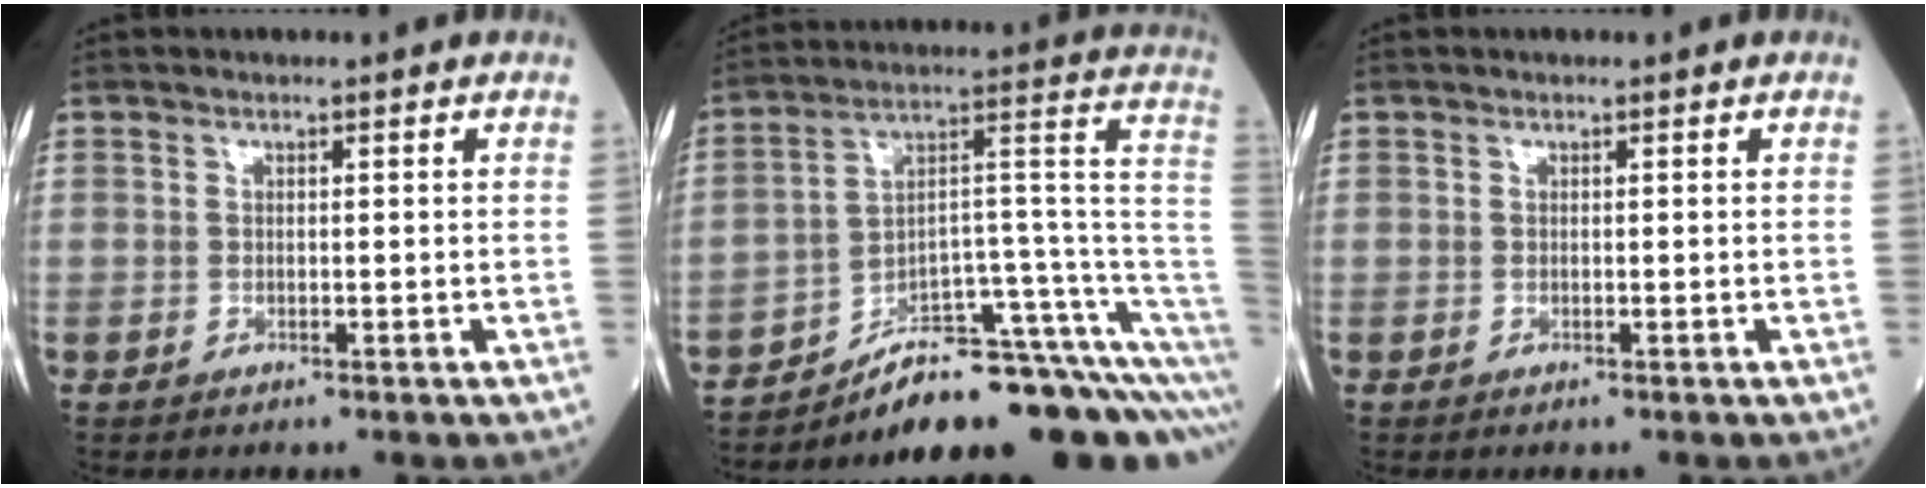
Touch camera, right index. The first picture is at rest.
{"total": 19.7, "force": [-12.7, 3.5, 14.7], "torque": [-0.128, 0.068, -0.186]}
{"total": 0.0}